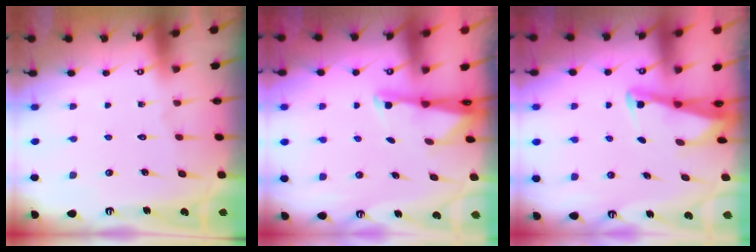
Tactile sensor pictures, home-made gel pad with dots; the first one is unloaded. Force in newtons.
{"total": 1.9, "press": 1.9, "slide": 0.4}
{"total": 2.5, "press": 2.5, "slide": 0.2}